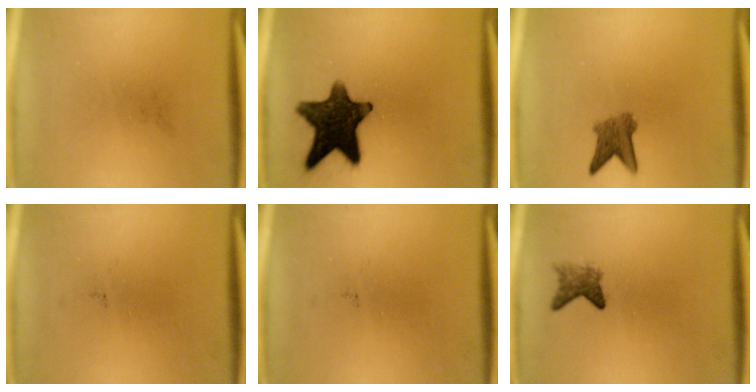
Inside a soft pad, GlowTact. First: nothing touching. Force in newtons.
{"total": 13.8}
{"total": 3.9}
{"total": 0.0}
{"total": 0.0}
{"total": 2.5}